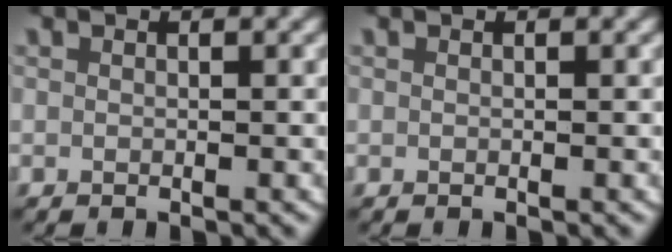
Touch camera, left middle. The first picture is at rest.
{"total": 0.0}